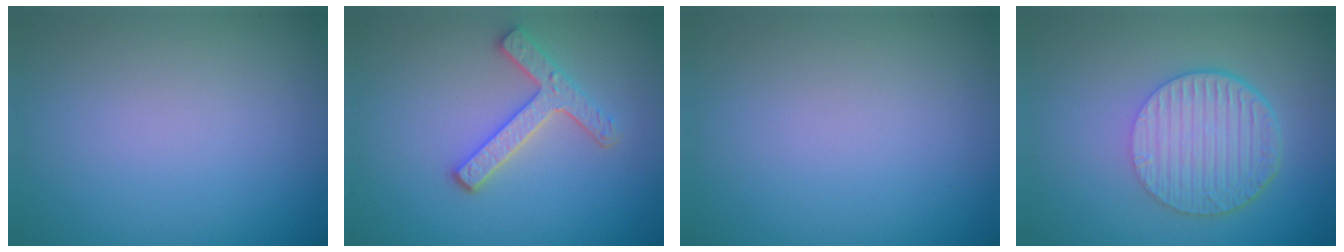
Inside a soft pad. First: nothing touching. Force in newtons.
{"total": 3.3, "press": 2.9, "slide": 1.6}
{"total": 0.0}
{"total": 6.6, "press": 4.4, "slide": 4.9}